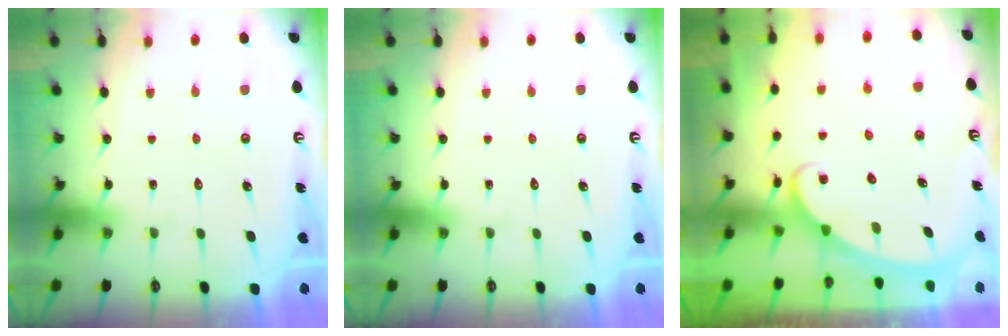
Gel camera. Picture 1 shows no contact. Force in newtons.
{"total": 0.0}
{"total": 2.5, "press": 2.5, "slide": 0.3}